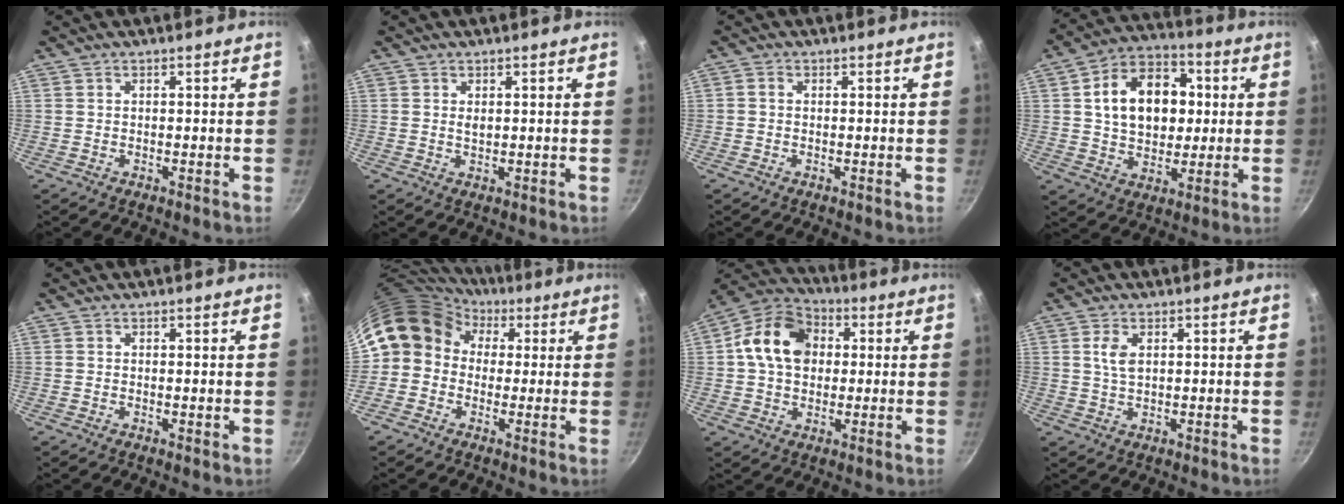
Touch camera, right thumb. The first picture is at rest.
{"total": 1.5, "force": [0.4, 0.9, 1.1], "torque": [-0.018, -0.002, 0.009]}
{"total": 1.0, "force": [-0.1, 0.9, 0.6], "torque": [-0.012, 0.005, -0.003]}
{"total": 16.7, "force": [2.7, 11.9, 11.4], "torque": [-0.143, 0.016, 0.037]}
{"total": 0.0}
{"total": 11.1, "force": [2.8, 9.5, 5.1], "torque": [-0.069, 0.018, 0.028]}
{"total": 13.8, "force": [2.0, 10.6, 8.6], "torque": [-0.121, 0.021, 0.016]}
{"total": 2.7, "force": [1.0, 1.4, 2.0], "torque": [-0.038, -0.007, 0.021]}